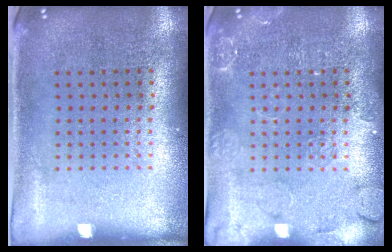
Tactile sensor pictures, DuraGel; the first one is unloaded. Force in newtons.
{"total": 2.5, "press": 2.5, "slide": 0.4}